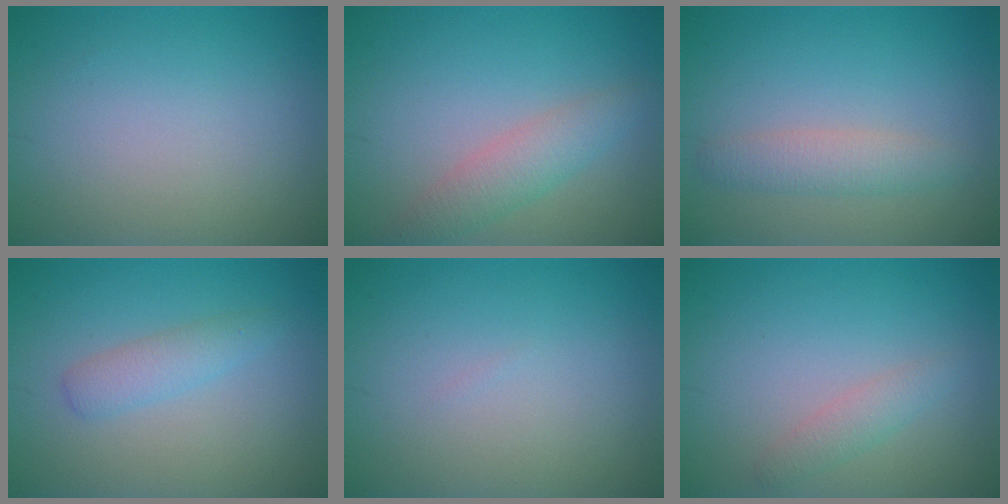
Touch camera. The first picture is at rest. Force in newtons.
{"total": 2.9, "press": 2.9, "slide": 0.1}
{"total": 2.4, "press": 2.4, "slide": 0.0}
{"total": 2.0, "press": 2.0, "slide": 0.1}
{"total": 0.0}
{"total": 1.6, "press": 1.6, "slide": 0.1}